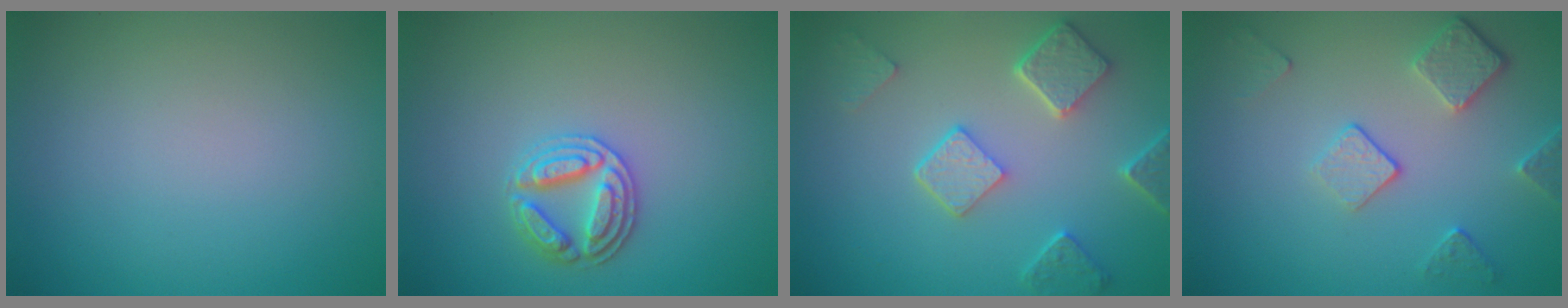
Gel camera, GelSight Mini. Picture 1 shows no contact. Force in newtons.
{"total": 2.9, "press": 2.9, "slide": 0.5}
{"total": 4.8, "press": 3.7, "slide": 2.9}
{"total": 3.7, "press": 2.9, "slide": 2.3}